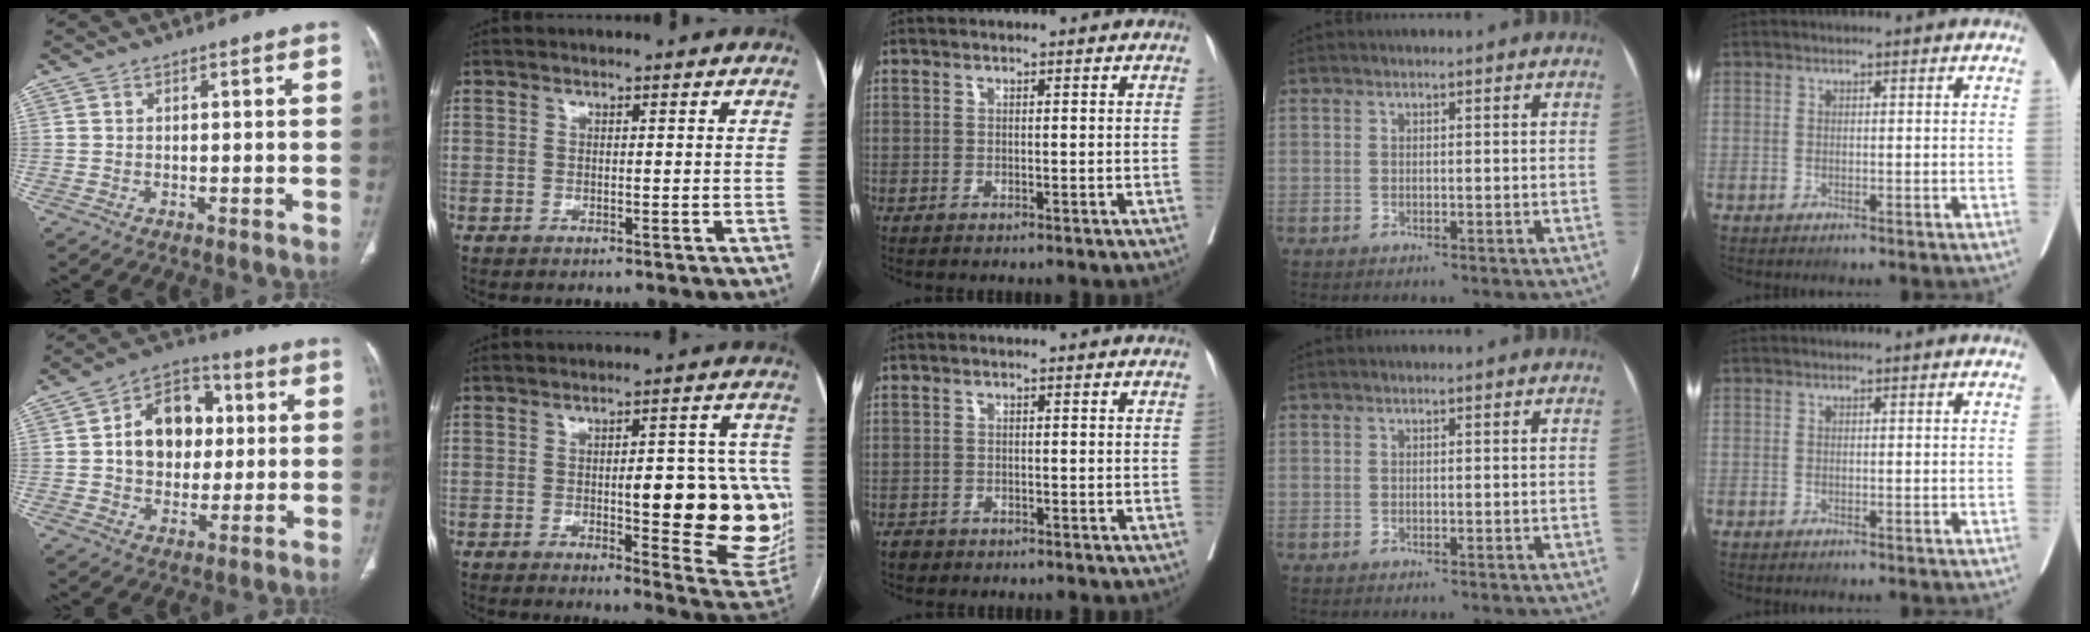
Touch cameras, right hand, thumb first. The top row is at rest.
{"thumb": {"total": 13.8, "force": [1.7, 10.3, 9.0], "torque": [-0.102, 0.015, 0.024]}, "index": {"total": 19.0, "force": [-1.9, 5.3, 18.1], "torque": [-0.150, 0.015, -0.005]}, "middle": {"total": 1.4, "force": [-1.1, 0.9, 0.2], "torque": [-0.008, 0.002, -0.017]}}